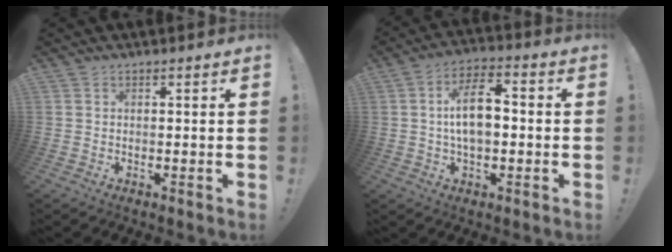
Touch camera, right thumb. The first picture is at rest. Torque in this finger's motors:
{"motor_torque": [0.07, 0.57, 0.09, 0.04, 0.11]}